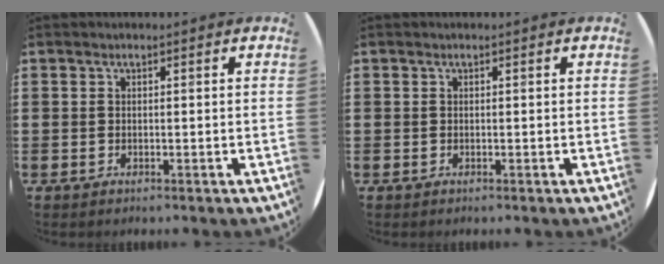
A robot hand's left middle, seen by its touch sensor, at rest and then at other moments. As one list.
[{"total": 0.0}]